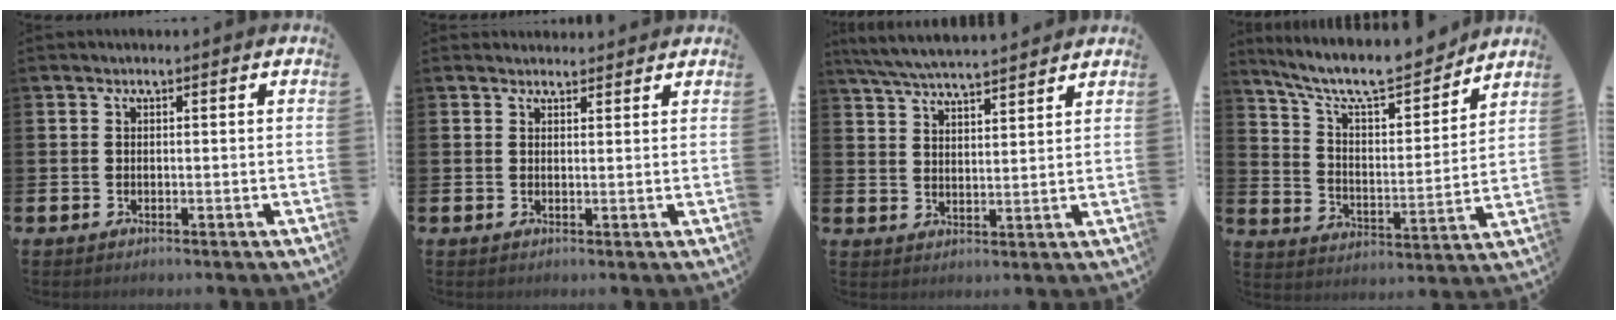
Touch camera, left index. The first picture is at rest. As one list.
[{"total": 1.7, "force": [1.6, 0.5, -0.1], "torque": [0.010, -0.008, 0.029]}, {"total": 5.9, "force": [5.7, 0.2, 1.3], "torque": [-0.048, -0.028, 0.103]}, {"total": 9.8, "force": [8.9, 2.3, 3.5], "torque": [-0.098, -0.067, 0.151]}]